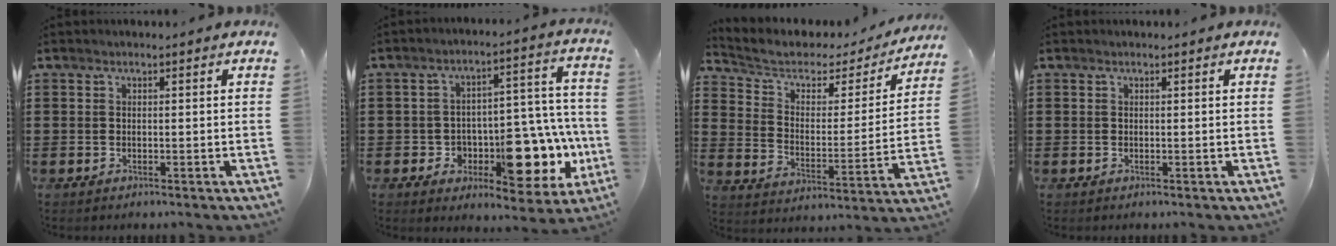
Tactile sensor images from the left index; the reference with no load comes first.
{"total": 11.6, "force": [-4.1, 6.9, 8.3], "torque": [-0.112, 0.012, -0.056]}
{"total": 4.9, "force": [3.4, 2.8, 2.1], "torque": [-0.064, -0.021, 0.053]}
{"total": 0.0}